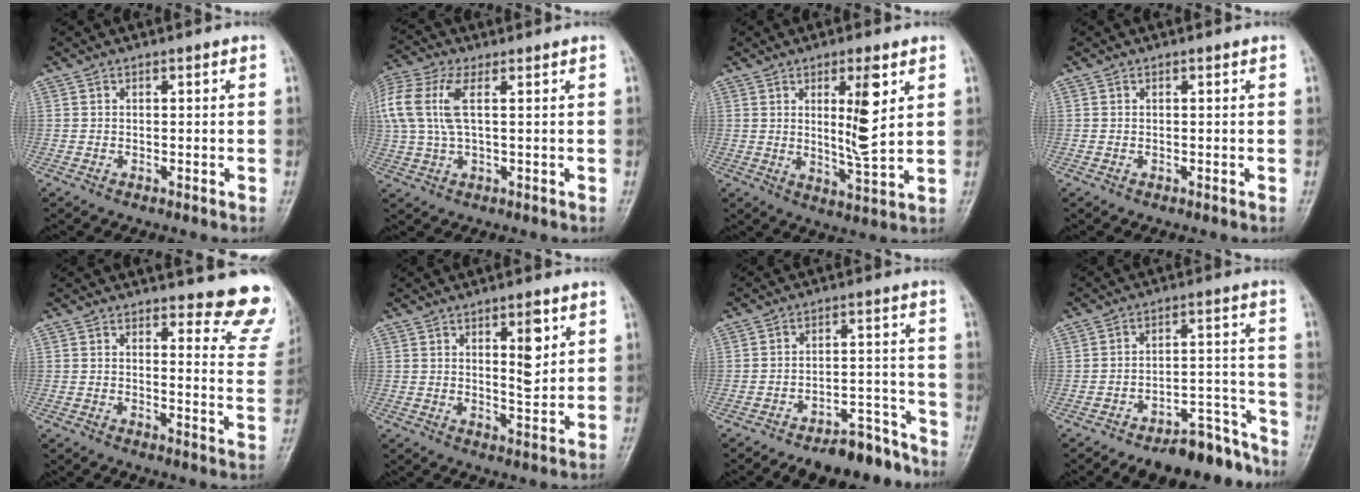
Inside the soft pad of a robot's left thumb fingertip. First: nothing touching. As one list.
[{"total": 10.0, "force": [2.7, 4.1, 8.7], "torque": [-0.233, 0.022, 0.057]}, {"total": 8.9, "force": [2.9, 1.6, 8.3], "torque": [-0.132, -0.029, 0.053]}, {"total": 0.0}, {"total": 11.6, "force": [10.5, 3.0, 3.9], "torque": [0.001, -0.093, 0.093]}, {"total": 6.2, "force": [2.4, 2.2, 5.3], "torque": [-0.067, -0.019, 0.039]}, {"total": 10.3, "force": [-8.3, 4.1, 4.4], "torque": [-0.035, 0.070, -0.127]}, {"total": 12.0, "force": [-10.0, 4.6, 4.9], "torque": [-0.028, 0.089, -0.149]}]